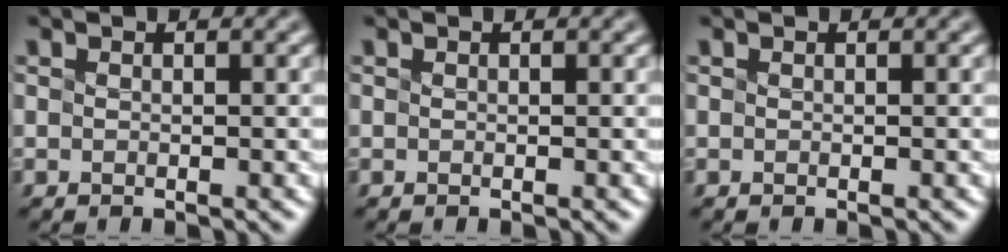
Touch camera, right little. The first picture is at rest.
{"total": 0.0}
{"total": 0.0}